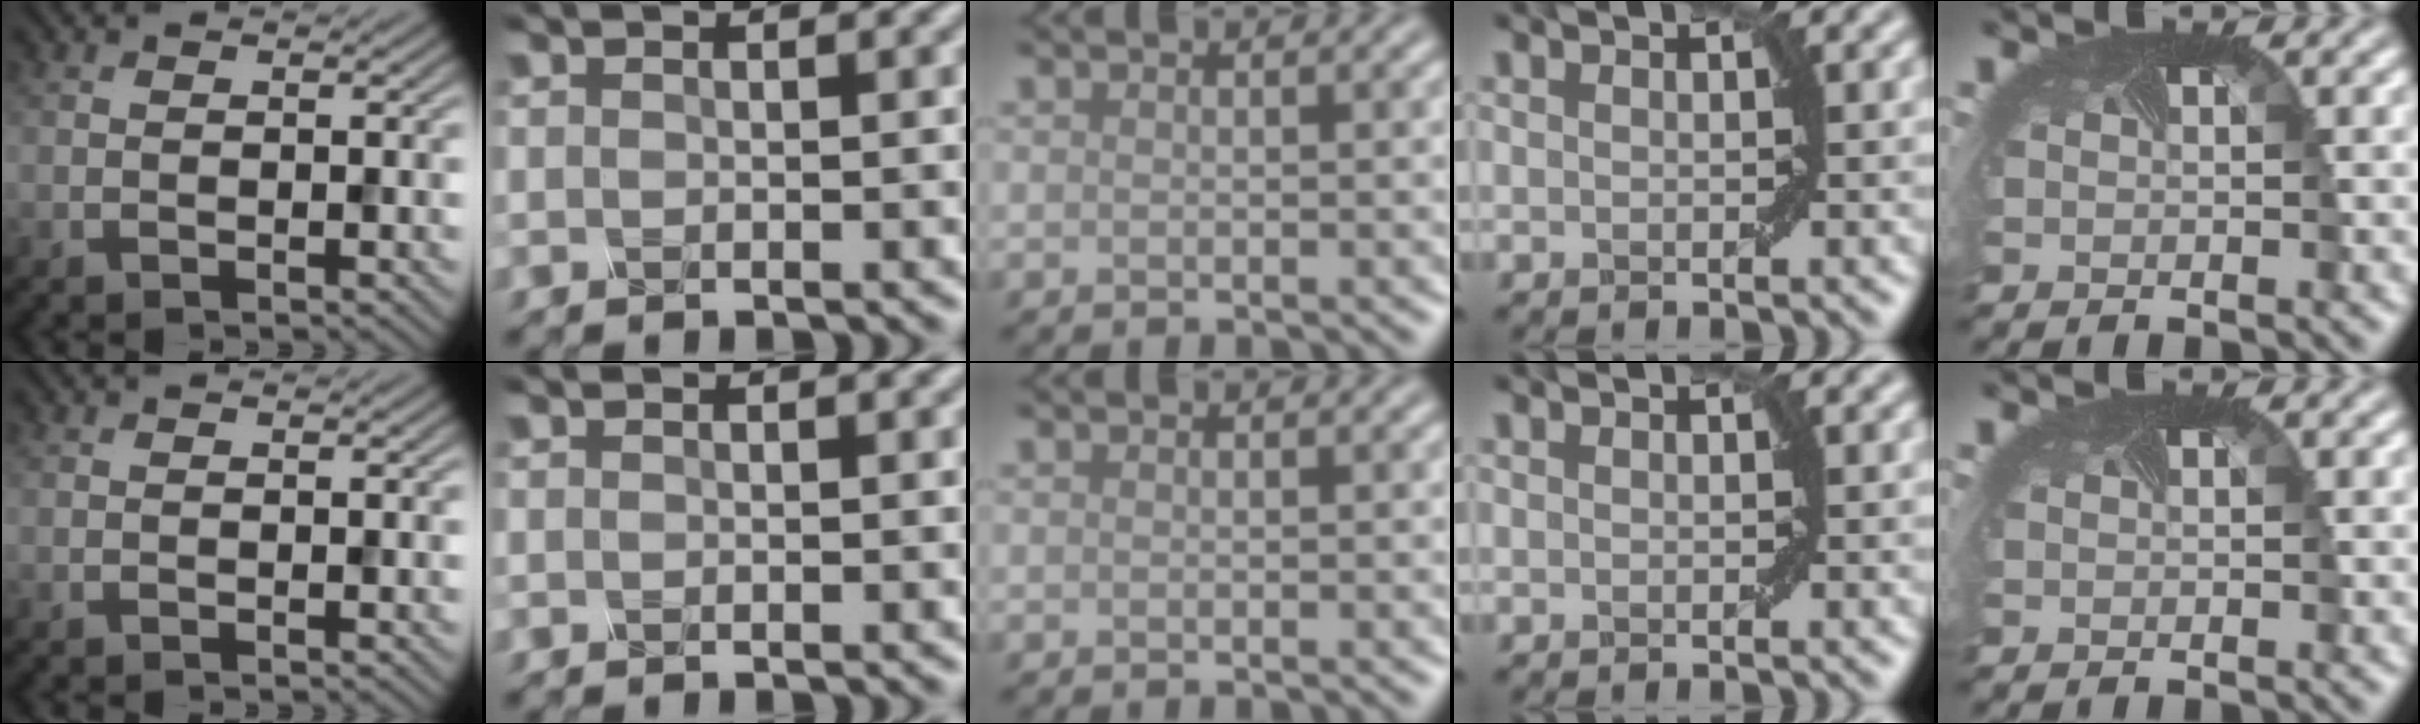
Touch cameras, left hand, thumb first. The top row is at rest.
{}